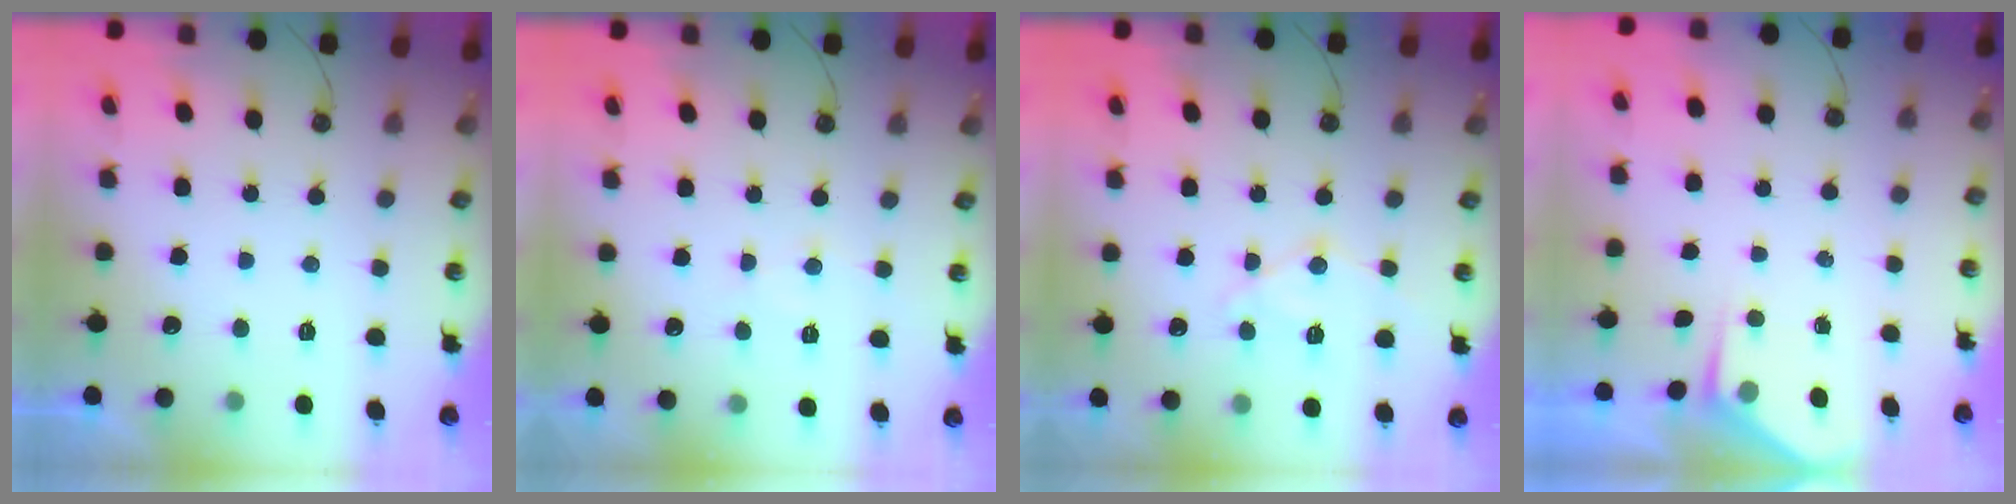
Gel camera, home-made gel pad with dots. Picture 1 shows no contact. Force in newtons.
{"total": 6.1, "press": 6.1, "slide": 0.4}
{"total": 12.8, "press": 12.7, "slide": 1.4}
{"total": 2.7, "press": 2.7, "slide": 0.3}